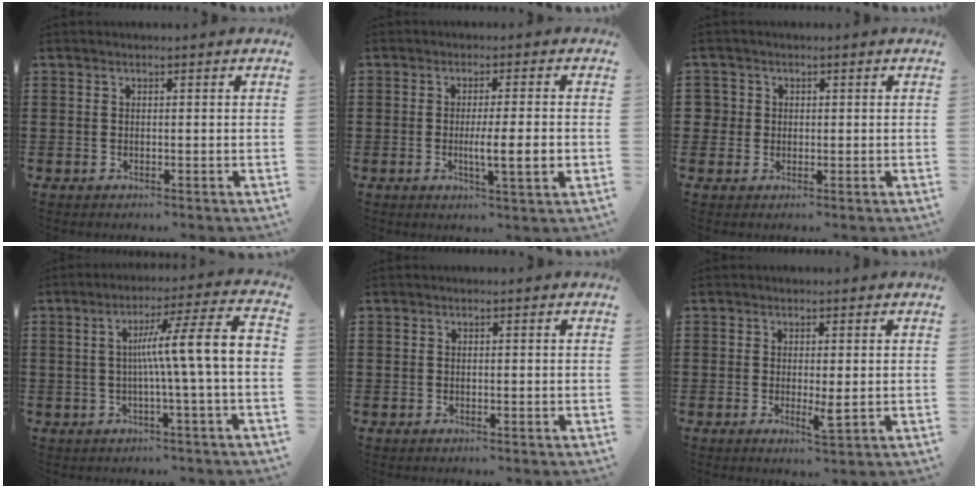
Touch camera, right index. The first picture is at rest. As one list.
[{"total": 5.8, "force": [-0.9, 0.5, 5.7], "torque": [-0.088, -0.010, -0.017]}, {"total": 1.9, "force": [0.2, 1.9, 0.2], "torque": [-0.012, 0.009, 0.003]}, {"total": 9.5, "force": [-0.3, -0.4, 9.5], "torque": [-0.165, -0.003, -0.015]}, {"total": 0.0}, {"total": 2.8, "force": [-0.4, 0.7, 2.7], "torque": [-0.046, -0.002, -0.007]}]